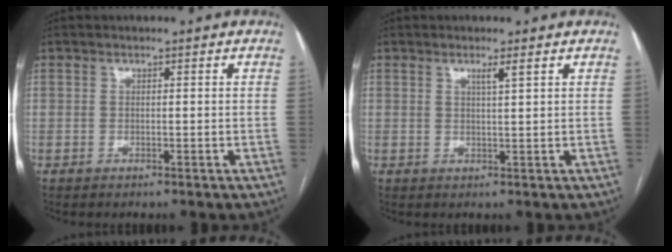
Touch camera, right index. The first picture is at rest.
{"total": 1.7, "force": [1.0, -0.3, 1.3], "torque": [-0.025, -0.002, 0.018]}